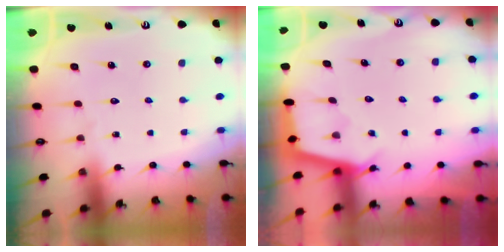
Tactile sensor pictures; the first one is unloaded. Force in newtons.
{"total": 2.8, "press": 2.7, "slide": 0.3}